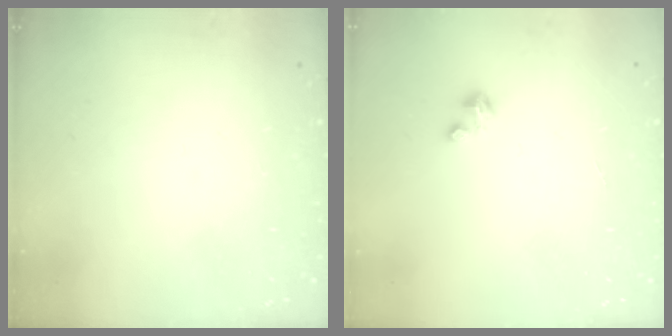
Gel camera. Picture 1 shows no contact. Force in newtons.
{"total": 0.6, "press": 0.6, "slide": 0.3}